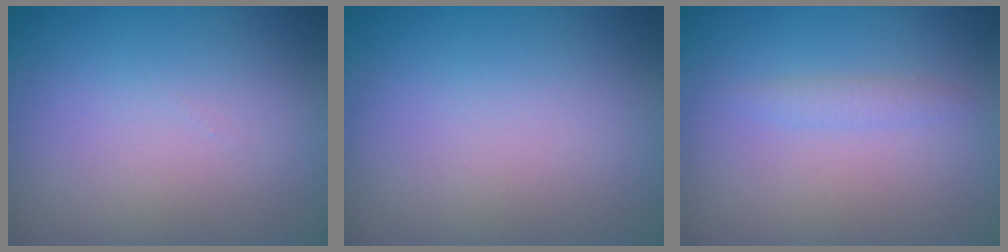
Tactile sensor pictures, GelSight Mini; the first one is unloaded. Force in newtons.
{"total": 0.0}
{"total": 1.0, "press": 1.0, "slide": 0.0}